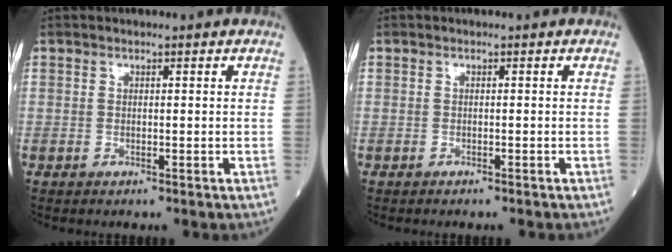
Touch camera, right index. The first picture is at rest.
{"total": 1.2, "force": [-1.1, 0.1, 0.5], "torque": [-0.011, 0.000, -0.012]}